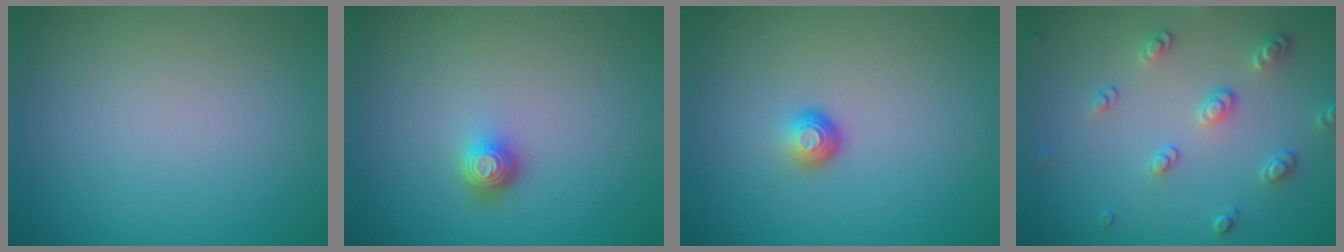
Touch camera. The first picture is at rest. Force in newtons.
{"total": 1.8, "press": 1.3, "slide": 1.2}
{"total": 1.6, "press": 1.0, "slide": 1.2}
{"total": 2.6, "press": 2.5, "slide": 0.7}